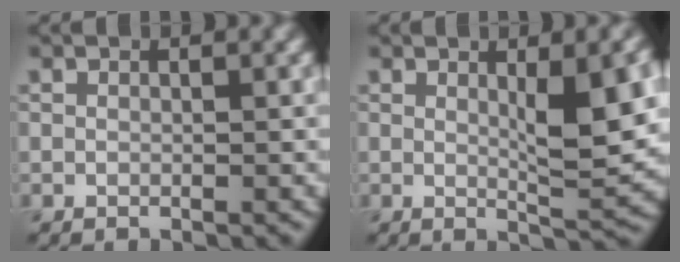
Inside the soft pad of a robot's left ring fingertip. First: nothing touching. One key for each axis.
{"total": 6.4, "fx": 1.0, "fy": 1.4, "fz": 6.2, "tx": -0.089, "ty": -0.002, "tz": 0.019}